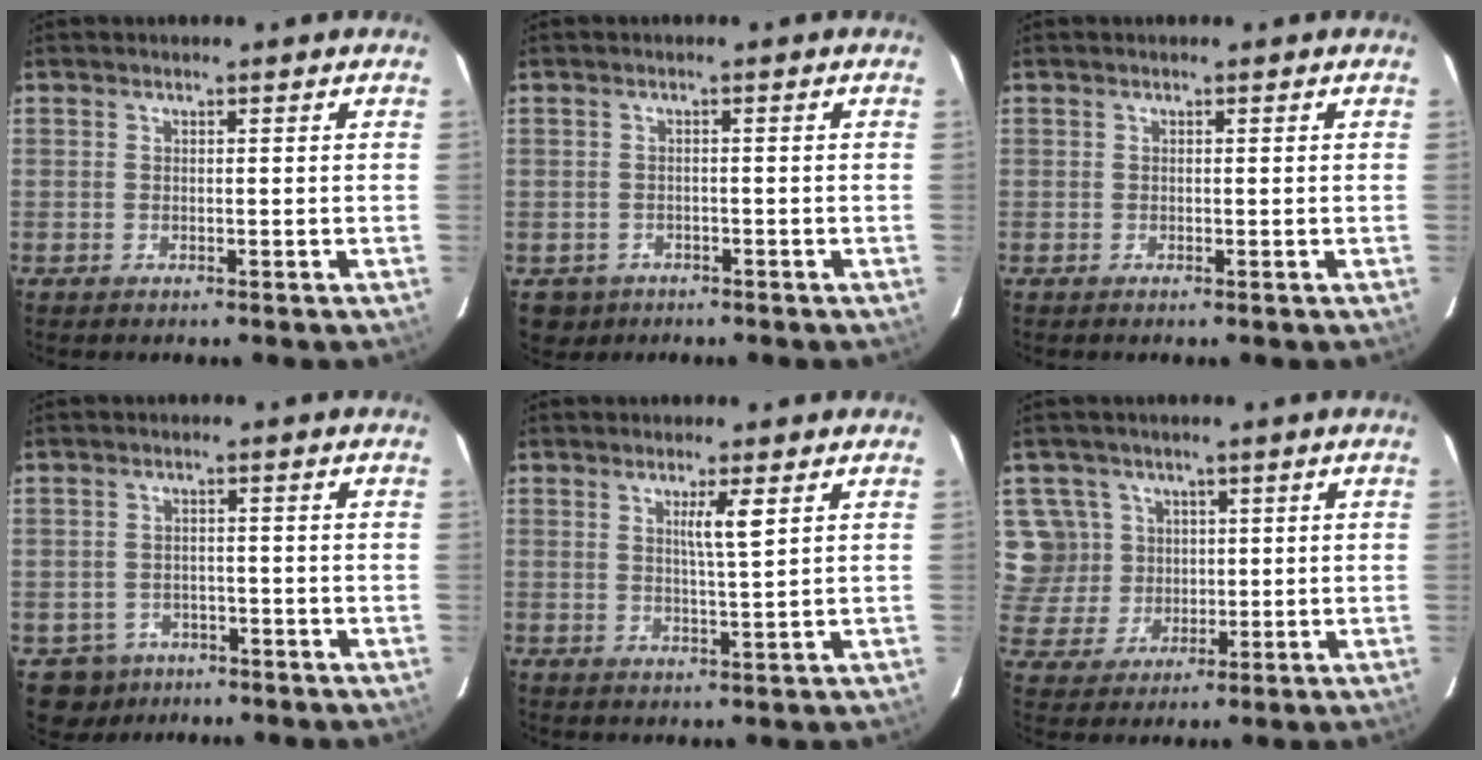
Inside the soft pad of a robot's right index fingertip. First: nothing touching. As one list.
[{"total": 3.3, "force": [-1.8, 2.7, 0.1], "torque": [-0.003, 0.006, -0.027]}, {"total": 0.0}, {"total": 5.0, "force": [-2.9, 4.1, 0.0], "torque": [0.002, 0.008, -0.040]}, {"total": 3.7, "force": [1.5, -0.3, 3.4], "torque": [-0.061, -0.005, 0.026]}, {"total": 8.7, "force": [2.9, 8.2, 0.2], "torque": [-0.012, 0.031, 0.070]}]